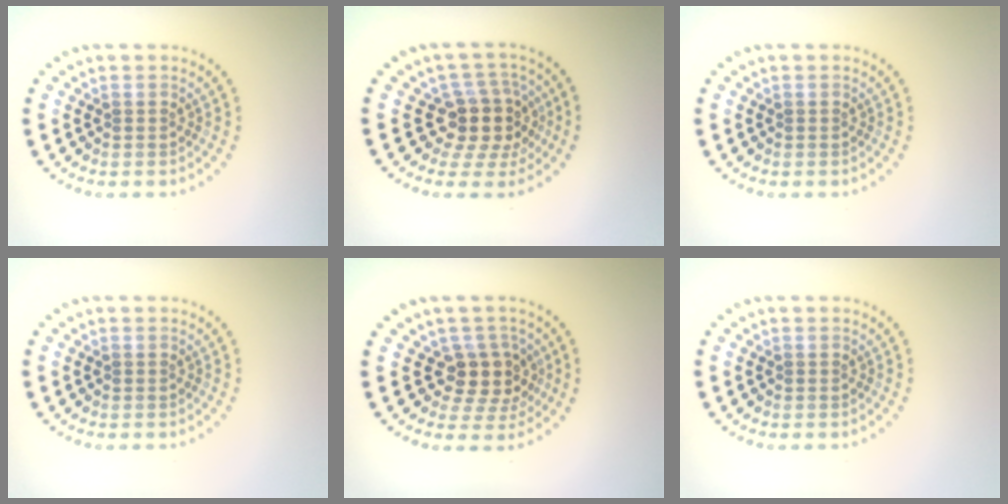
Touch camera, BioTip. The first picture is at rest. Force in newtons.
{"total": 4.1, "press": 3.3, "slide": 2.4}
{"total": 0.0}
{"total": 0.0}
{"total": 3.5, "press": 2.8, "slide": 2.0}
{"total": 0.0}